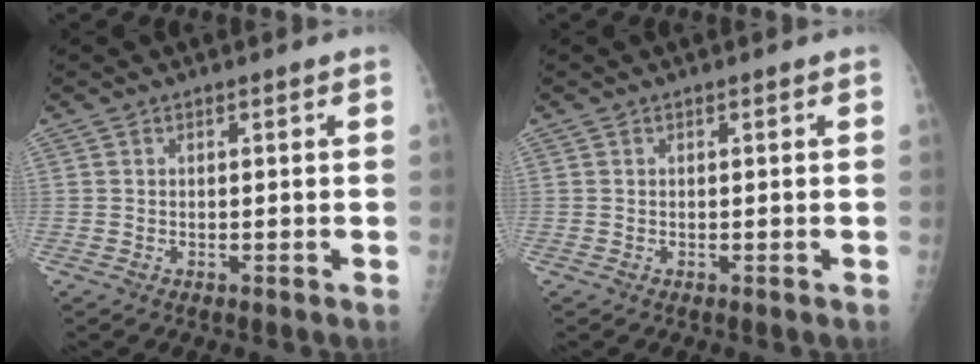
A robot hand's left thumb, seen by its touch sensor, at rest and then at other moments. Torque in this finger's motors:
{"motor_torque": [-0.05, 0.05, -0.02, 0.01, 0.00]}